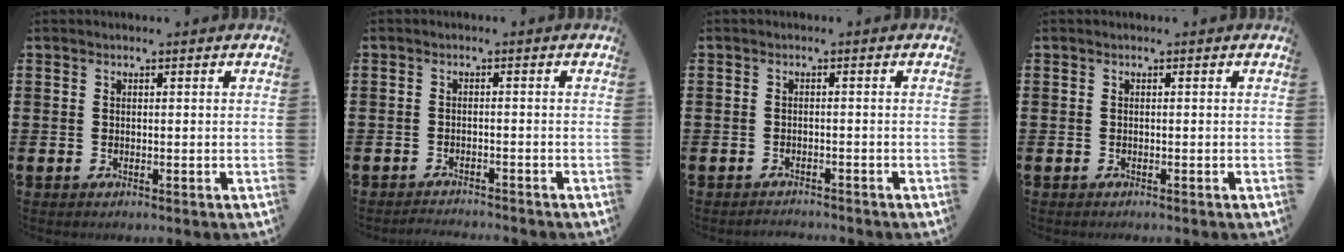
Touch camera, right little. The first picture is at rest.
{"total": 1.4, "force": [-1.4, -0.1, 0.0], "torque": [-0.003, 0.004, -0.029]}
{"total": 1.1, "force": [-1.1, 0.0, -0.1], "torque": [-0.001, 0.003, -0.024]}
{"total": 0.0}